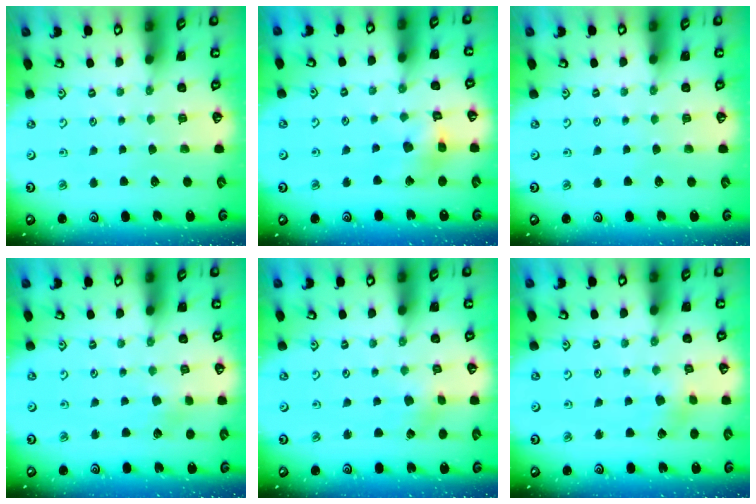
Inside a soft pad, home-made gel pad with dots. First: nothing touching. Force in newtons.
{"total": 10.0, "press": 10.0, "slide": 1.2}
{"total": 0.0}
{"total": 1.6, "press": 1.6, "slide": 0.2}
{"total": 1.3, "press": 1.3, "slide": 0.2}
{"total": 2.7, "press": 2.6, "slide": 0.7}